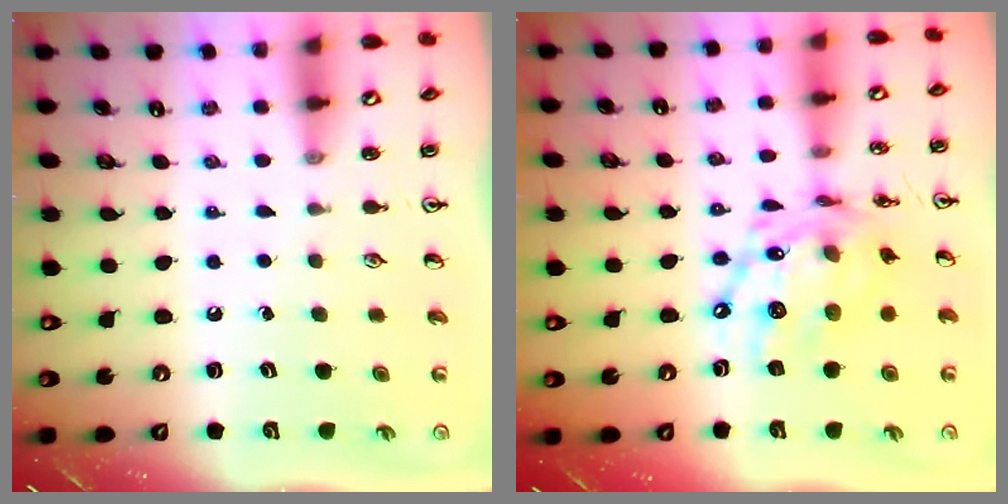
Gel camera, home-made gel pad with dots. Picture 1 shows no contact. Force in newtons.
{"total": 15.7, "press": 15.7, "slide": 1.6}